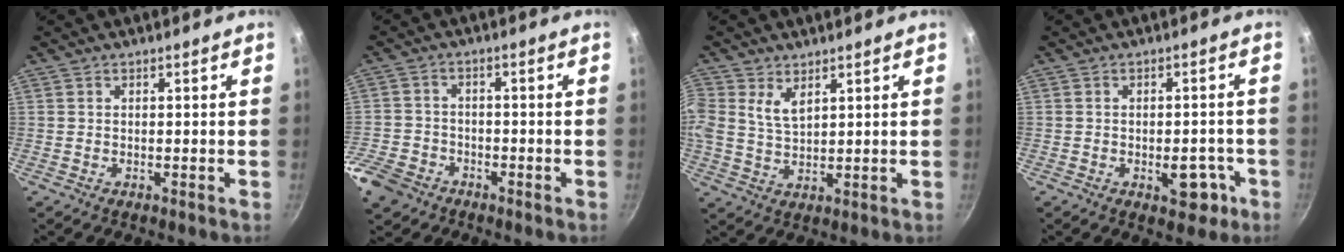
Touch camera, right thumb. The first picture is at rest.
{"total": 7.4, "force": [-4.8, 5.1, 2.5], "torque": [-0.054, 0.015, -0.091]}
{"total": 5.9, "force": [2.8, 3.4, 3.9], "torque": [-0.071, -0.007, 0.063]}
{"total": 5.3, "force": [-2.2, 3.0, 3.8], "torque": [-0.026, 0.017, -0.022]}